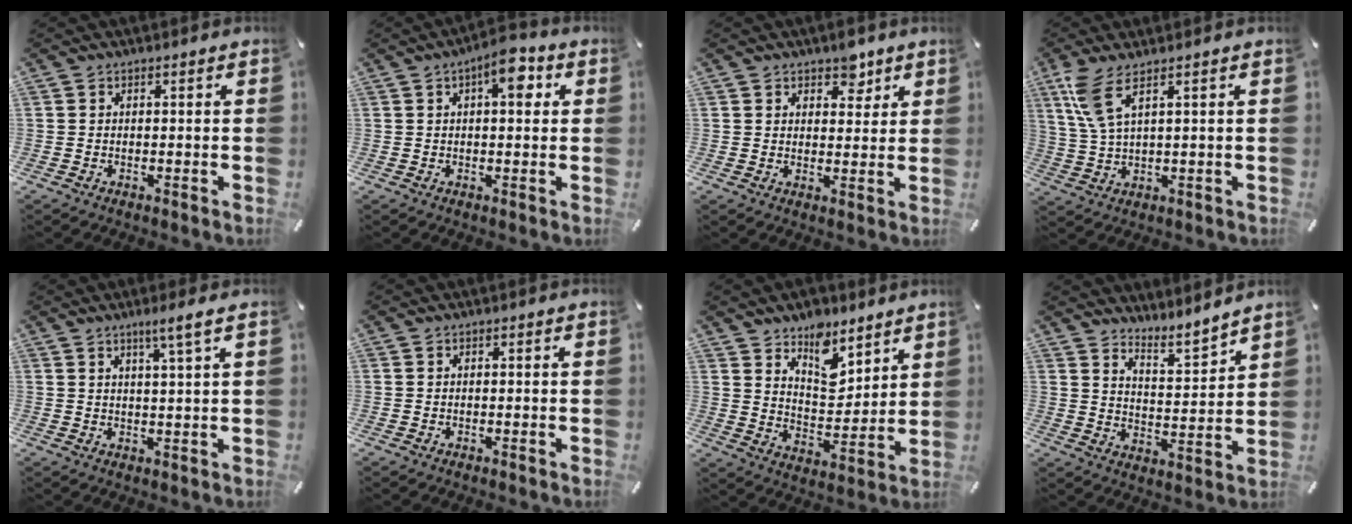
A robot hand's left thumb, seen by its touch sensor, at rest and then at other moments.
{"total": 7.7, "force": [2.7, 3.0, 6.5], "torque": [-0.092, -0.006, 0.037]}
{"total": 5.3, "force": [3.7, 3.4, 1.6], "torque": [0.004, -0.020, 0.060]}
{"total": 7.6, "force": [3.6, 1.9, 6.4], "torque": [-0.139, -0.004, 0.065]}
{"total": 4.9, "force": [2.9, -0.1, 3.9], "torque": [-0.072, -0.009, 0.047]}
{"total": 0.0}
{"total": 10.2, "force": [8.1, 5.6, 2.8], "torque": [-0.028, -0.071, 0.146]}
{"total": 6.1, "force": [5.7, 2.0, 0.5], "torque": [-0.010, -0.066, 0.099]}